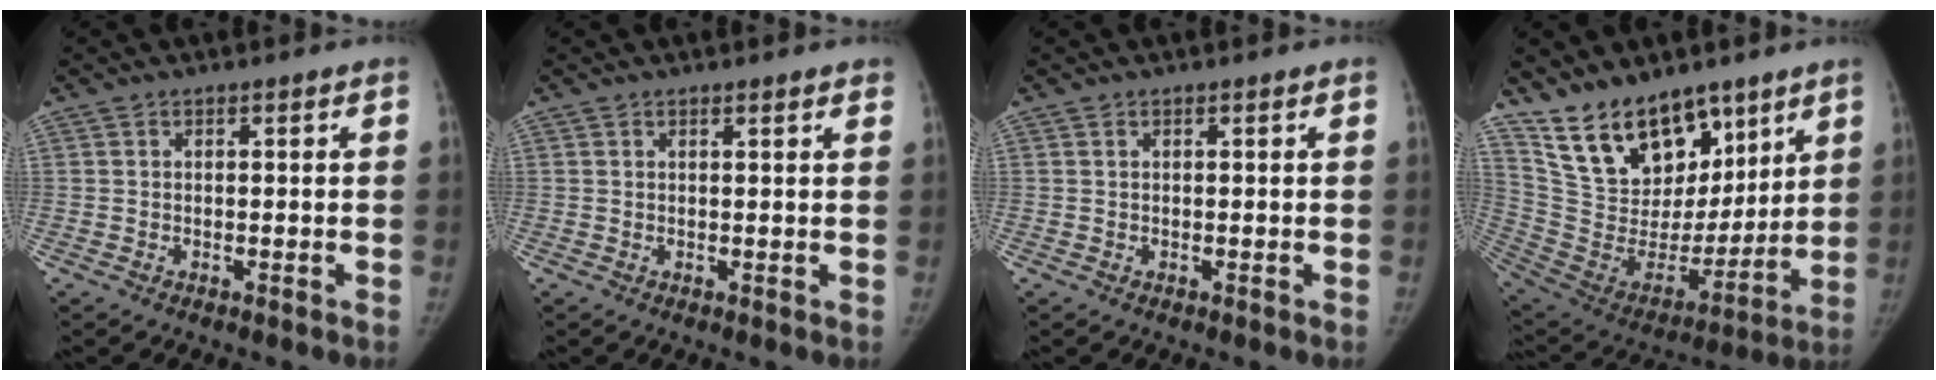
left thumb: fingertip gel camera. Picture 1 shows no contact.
{"total": 1.4, "force": [1.1, 0.2, 0.7], "torque": [-0.005, -0.001, 0.015]}
{"total": 0.0}
{"total": 20.3, "force": [13.7, 11.2, 10.0], "torque": [-0.121, -0.072, 0.255]}